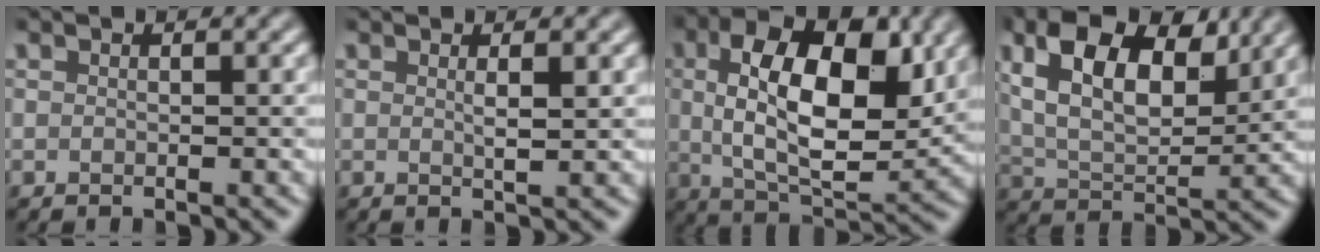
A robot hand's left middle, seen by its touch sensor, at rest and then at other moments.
{"total": 1.5, "force": [0.5, 0.3, 1.4], "torque": [-0.019, 0.001, 0.004]}
{"total": 11.3, "force": [2.5, 5.7, 9.4], "torque": [-0.146, 0.005, 0.038]}
{"total": 9.6, "force": [4.3, 4.8, 7.1], "torque": [-0.130, 0.010, 0.075]}